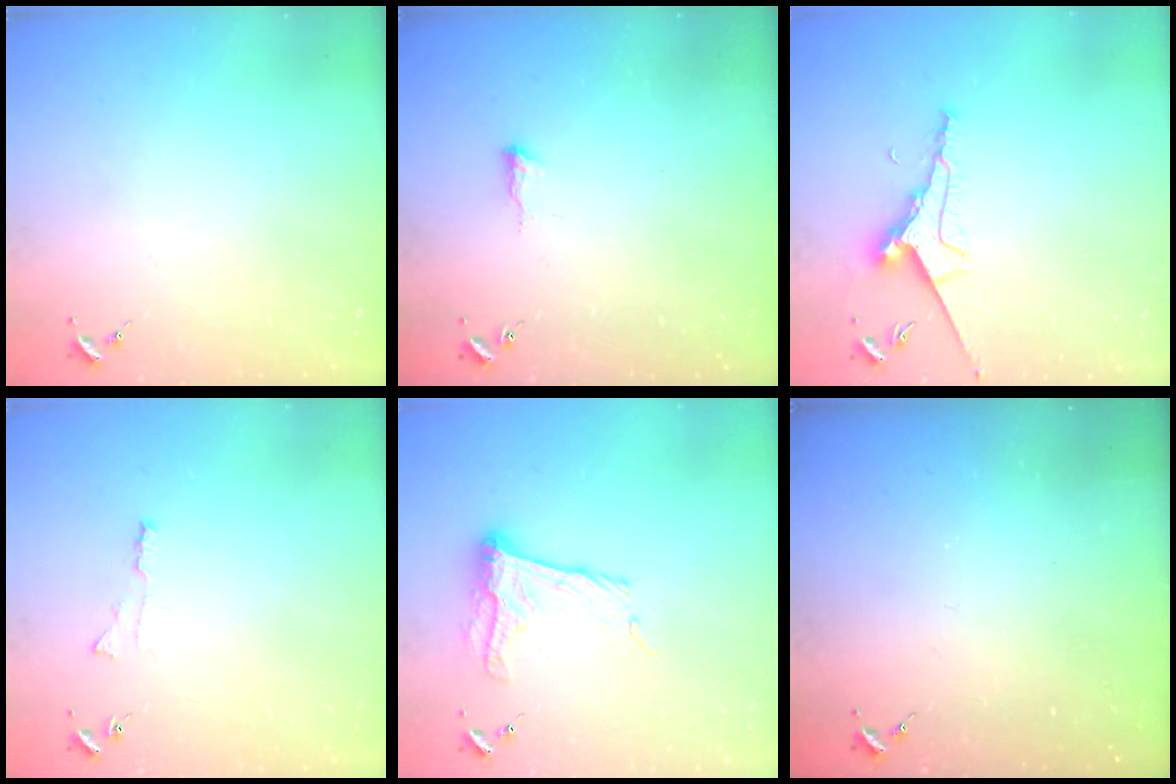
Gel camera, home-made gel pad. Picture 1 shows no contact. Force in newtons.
{"total": 4.4, "press": 4.3, "slide": 0.6}
{"total": 8.9, "press": 8.8, "slide": 1.0}
{"total": 4.1, "press": 4.1, "slide": 0.5}
{"total": 12.9, "press": 12.9, "slide": 0.8}
{"total": 0.0}